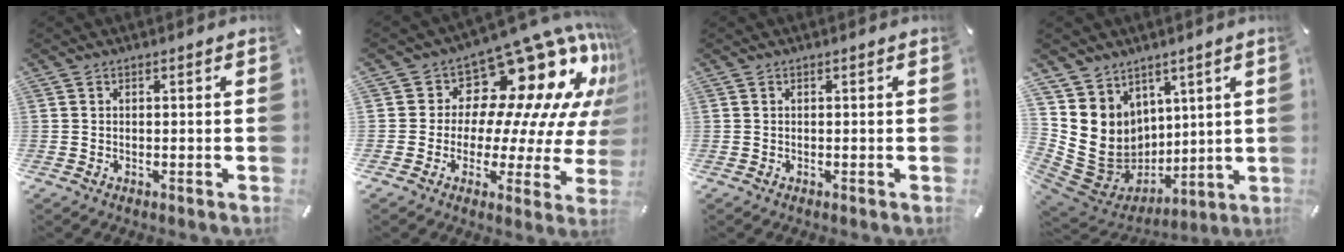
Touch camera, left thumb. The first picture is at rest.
{"total": 17.0, "force": [10.8, 9.2, 9.3], "torque": [-0.115, -0.113, 0.177]}
{"total": 0.0}
{"total": 12.6, "force": [2.5, 12.2, 2.3], "torque": [-0.041, -0.045, 0.068]}